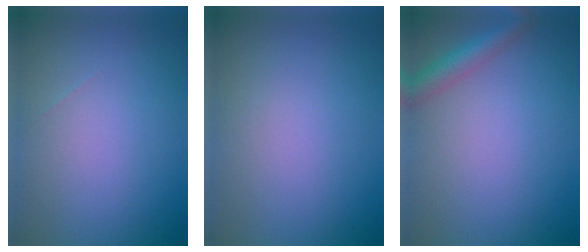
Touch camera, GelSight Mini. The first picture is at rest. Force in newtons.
{"total": 0.0}
{"total": 2.8, "press": 2.8, "slide": 0.1}